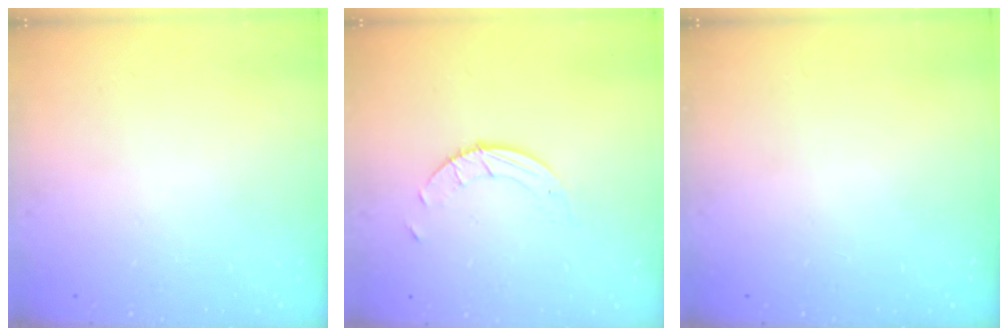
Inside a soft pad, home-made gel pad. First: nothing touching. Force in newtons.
{"total": 2.7, "press": 2.7, "slide": 0.3}
{"total": 0.0}